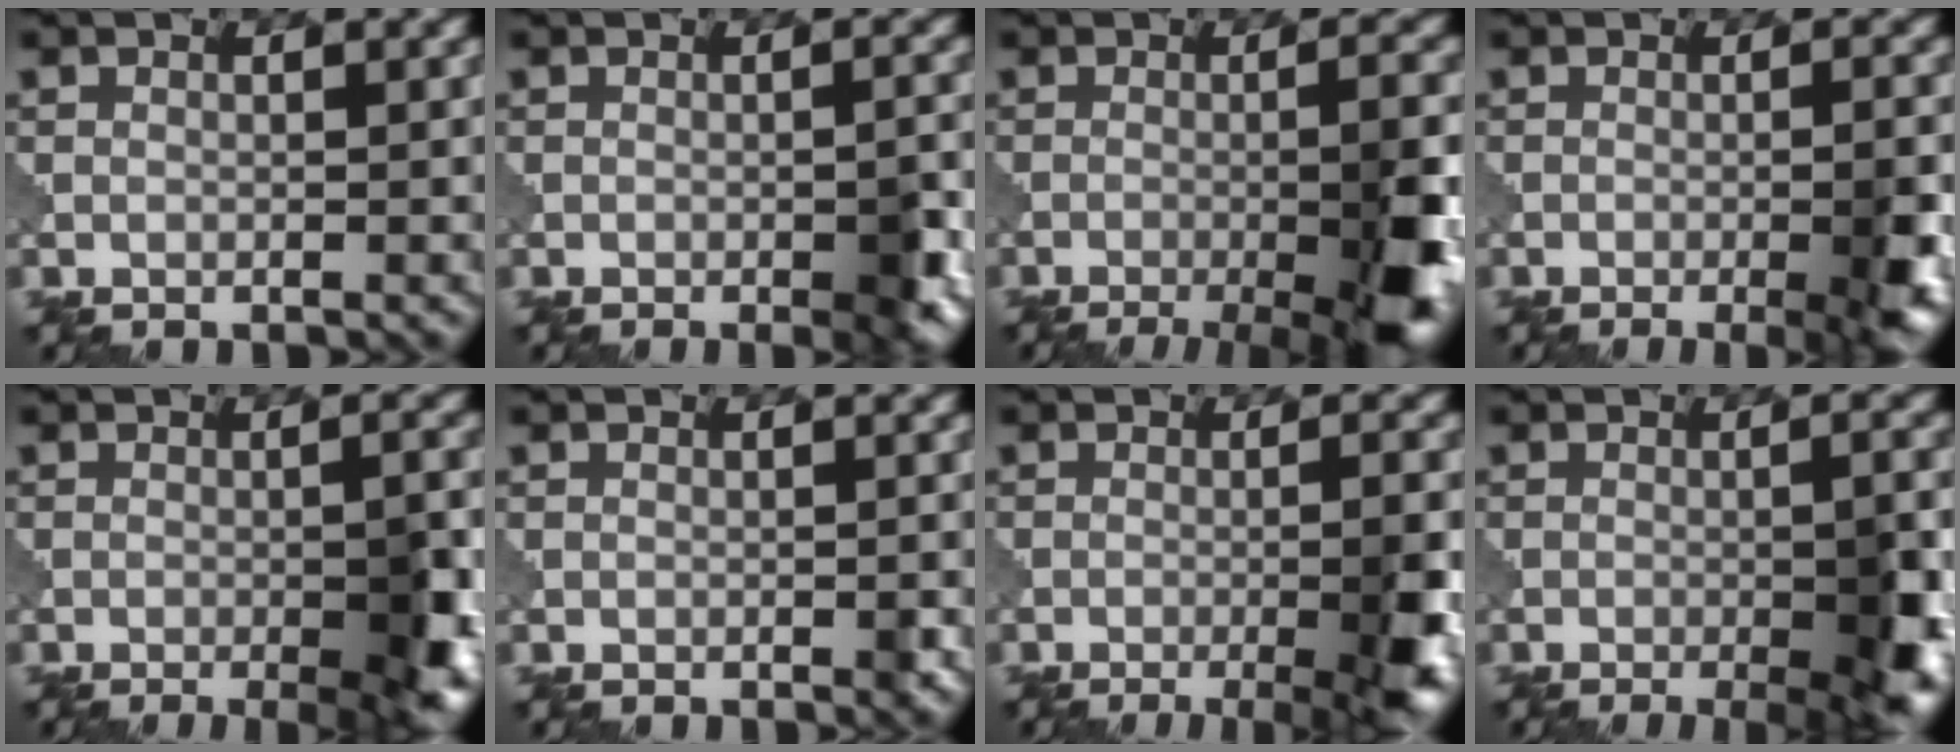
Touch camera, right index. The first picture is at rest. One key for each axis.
{"total": 3.3, "fx": -1.3, "fy": 0.7, "fz": 2.9, "tx": -0.047, "ty": -0.001, "tz": -0.019}
{"total": 10.3, "fx": -4.4, "fy": 2.6, "fz": 9.0, "tx": -0.113, "ty": 0.002, "tz": -0.059}
{"total": 6.0, "fx": -2.0, "fy": 1.6, "fz": 5.4, "tx": -0.074, "ty": -0.003, "tz": -0.021}
{"total": 6.7, "fx": -2.1, "fy": 1.6, "fz": 6.1, "tx": -0.086, "ty": -0.005, "tz": -0.023}
{"total": 0.7, "fx": -0.3, "fy": 0.2, "fz": 0.6, "tx": -0.011, "ty": 0.002, "tz": -0.004}
{"total": 8.1, "fx": -3.0, "fy": 2.4, "fz": 7.2, "tx": -0.087, "ty": -0.002, "tz": -0.033}
{"total": 7.8, "fx": -2.4, "fy": 1.9, "fz": 7.2, "tx": -0.097, "ty": -0.005, "tz": -0.025}